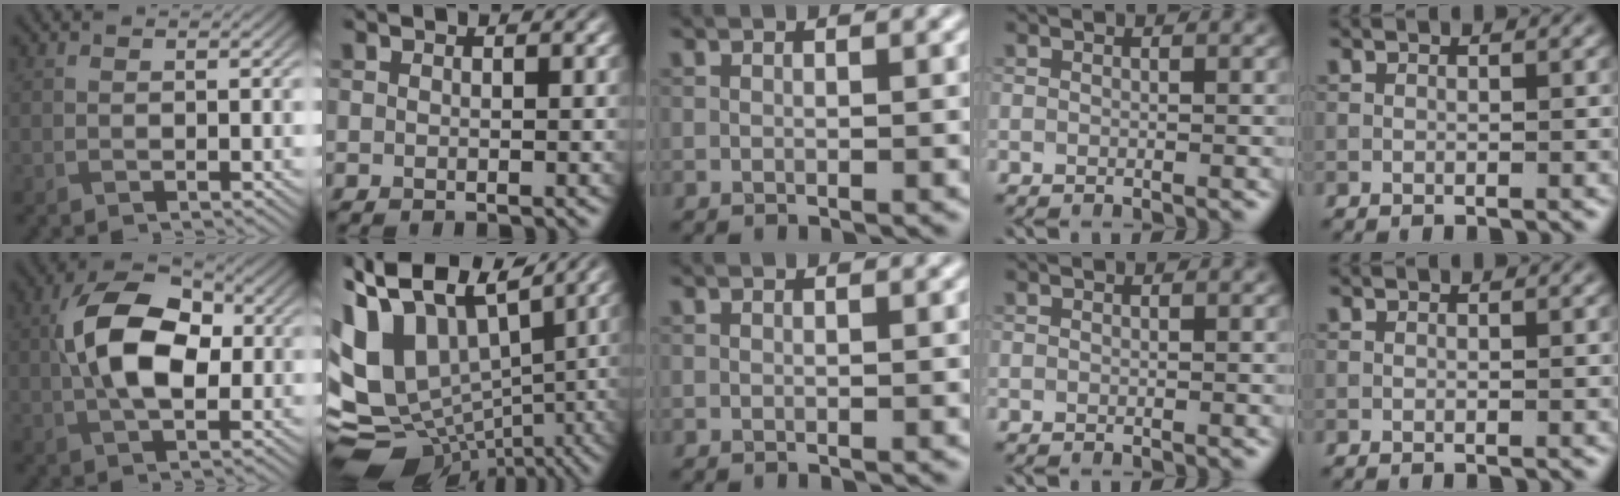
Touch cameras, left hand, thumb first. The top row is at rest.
{"thumb": {"total": 11.2, "force": [0.8, 6.4, 9.2], "torque": [-0.175, 0.014, 0.002]}, "index": {"total": 13.8, "force": [1.1, 9.9, 9.6], "torque": [-0.206, 0.013, 0.033]}}